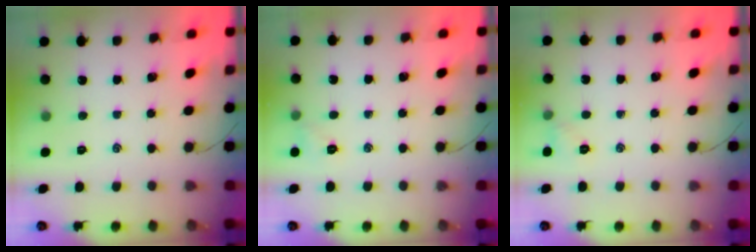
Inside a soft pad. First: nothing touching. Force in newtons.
{"total": 6.2, "press": 6.0, "slide": 1.3}
{"total": 4.6, "press": 4.4, "slide": 1.3}